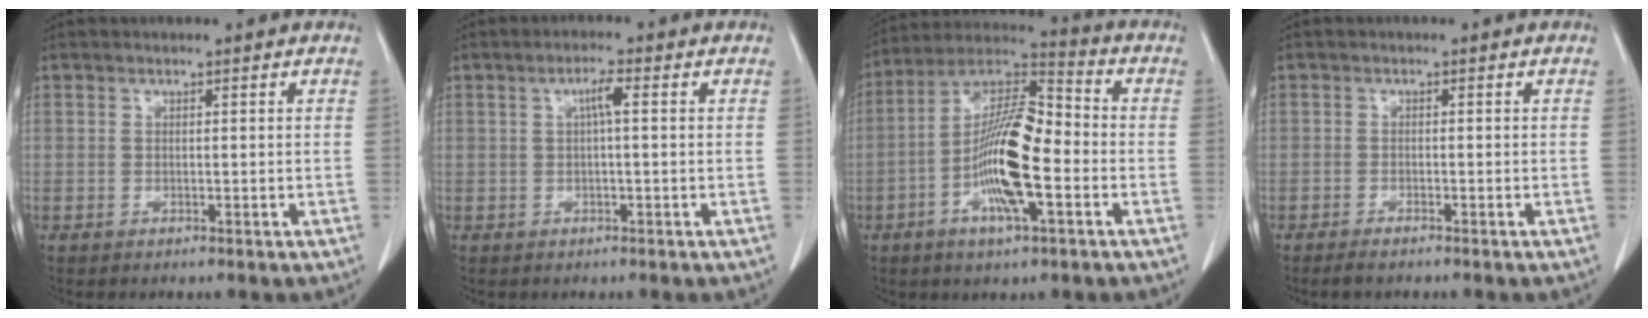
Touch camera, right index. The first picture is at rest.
{"total": 2.5, "force": [0.5, 0.3, 2.4], "torque": [-0.043, 0.004, 0.008]}
{"total": 14.6, "force": [-3.5, 3.2, 13.9], "torque": [-0.257, 0.012, -0.065]}
{"total": 1.6, "force": [-1.4, 0.2, 0.8], "torque": [-0.018, -0.004, -0.024]}